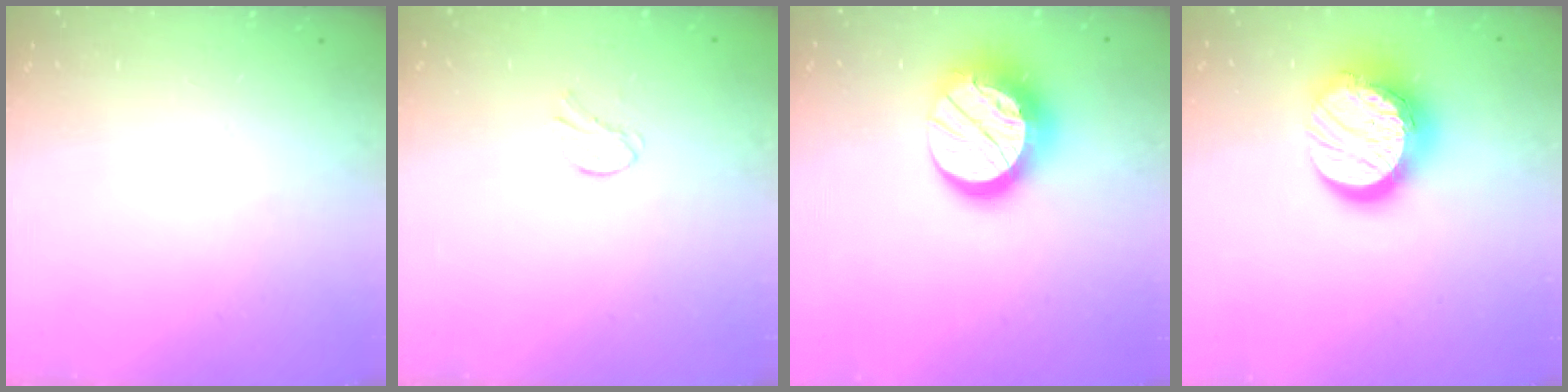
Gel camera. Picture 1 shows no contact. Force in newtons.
{"total": 5.7, "press": 5.7, "slide": 0.5}
{"total": 15.0, "press": 15.0, "slide": 1.0}
{"total": 14.8, "press": 14.8, "slide": 1.5}